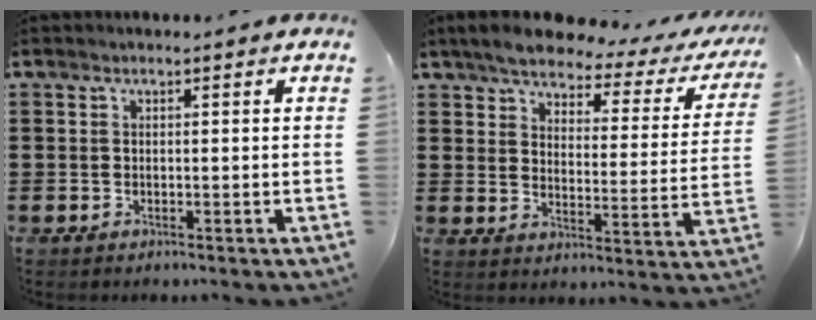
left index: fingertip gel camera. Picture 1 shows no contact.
{"total": 4.9, "force": [4.4, 1.0, 2.1], "torque": [-0.066, -0.021, 0.071]}